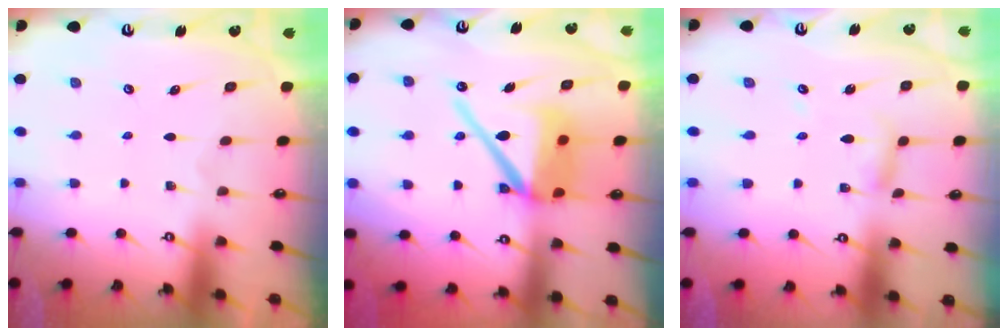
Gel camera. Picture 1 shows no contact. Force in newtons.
{"total": 15.2, "press": 15.1, "slide": 2.1}
{"total": 5.2, "press": 5.2, "slide": 0.3}